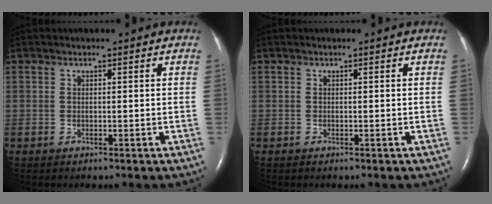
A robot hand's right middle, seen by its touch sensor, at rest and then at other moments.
{"total": 0.0}